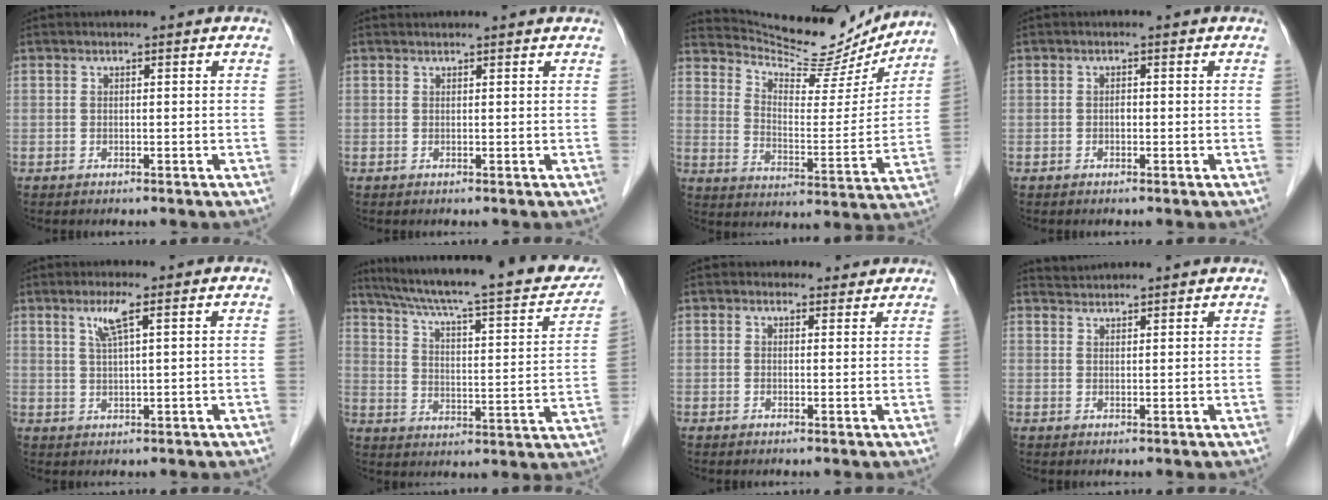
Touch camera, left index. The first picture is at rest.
{"total": 2.9, "force": [2.9, 0.3, 0.4], "torque": [-0.008, 0.024, 0.033]}
{"total": 17.4, "force": [16.6, 3.4, 3.6], "torque": [-0.059, -0.028, 0.238]}
{"total": 0.5, "force": [-0.1, 0.4, 0.4], "torque": [-0.006, 0.003, -0.005]}
{"total": 3.6, "force": [1.9, 0.0, 3.1], "torque": [-0.067, 0.001, 0.040]}
{"total": 26.6, "force": [22.7, 3.4, 13.4], "torque": [-0.208, -0.015, 0.304]}
{"total": 2.9, "force": [2.5, 1.4, -0.1], "torque": [0.005, 0.006, 0.025]}
{"total": 4.0, "force": [4.0, 0.1, 0.1], "torque": [-0.009, 0.030, 0.065]}